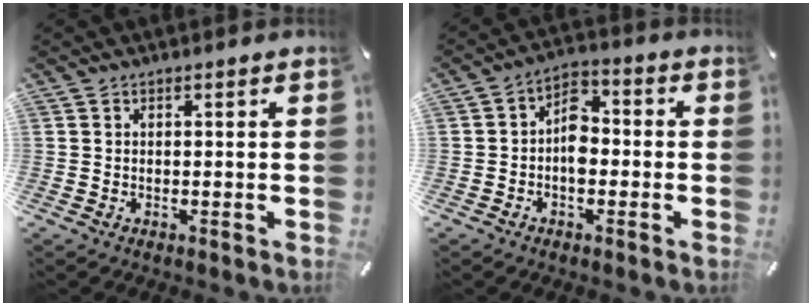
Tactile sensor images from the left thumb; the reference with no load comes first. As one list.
[{"total": 6.5, "force": [-1.8, 4.2, 4.5], "torque": [-0.076, 0.017, -0.034]}]